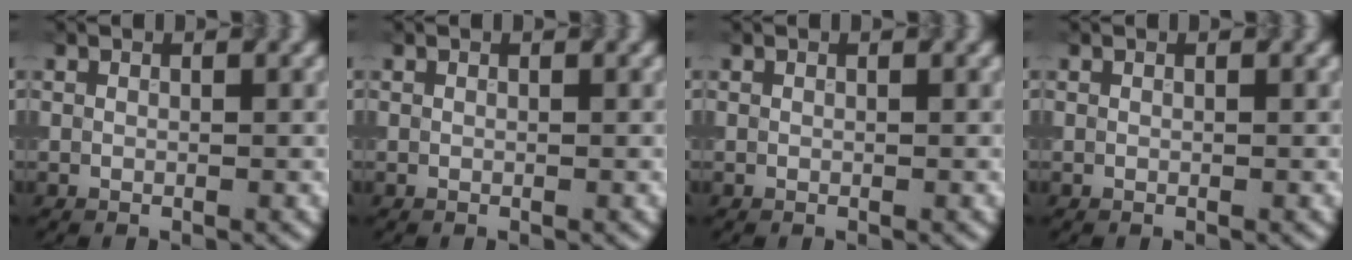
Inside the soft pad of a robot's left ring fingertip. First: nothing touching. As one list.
[{"total": 0.0}, {"total": 0.0}, {"total": 0.0}]